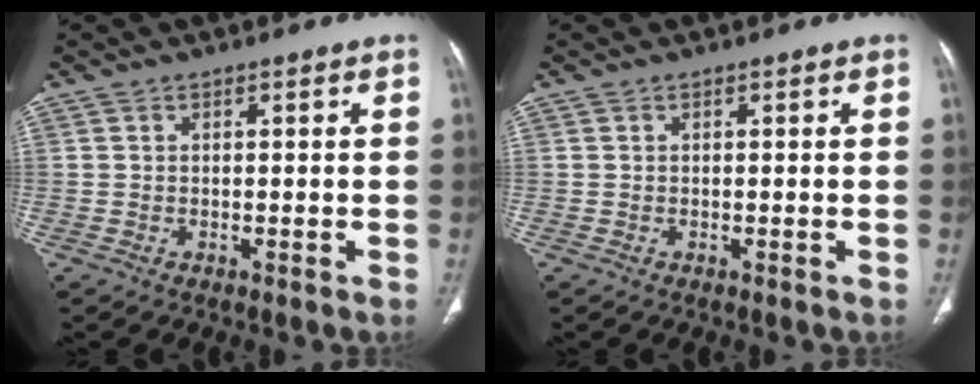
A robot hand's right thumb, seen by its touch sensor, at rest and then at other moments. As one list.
[{"total": 0.0}]